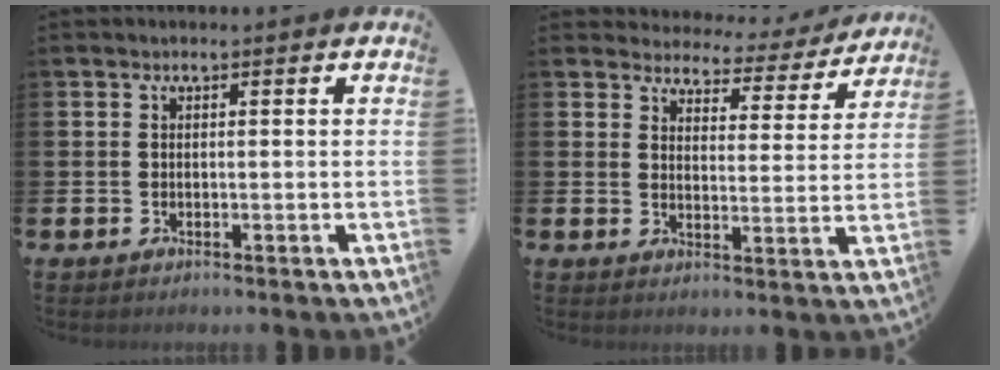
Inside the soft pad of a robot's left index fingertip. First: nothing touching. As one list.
[{"total": 3.9, "force": [3.8, 1.2, 0.2], "torque": [-0.011, -0.041, 0.057]}]